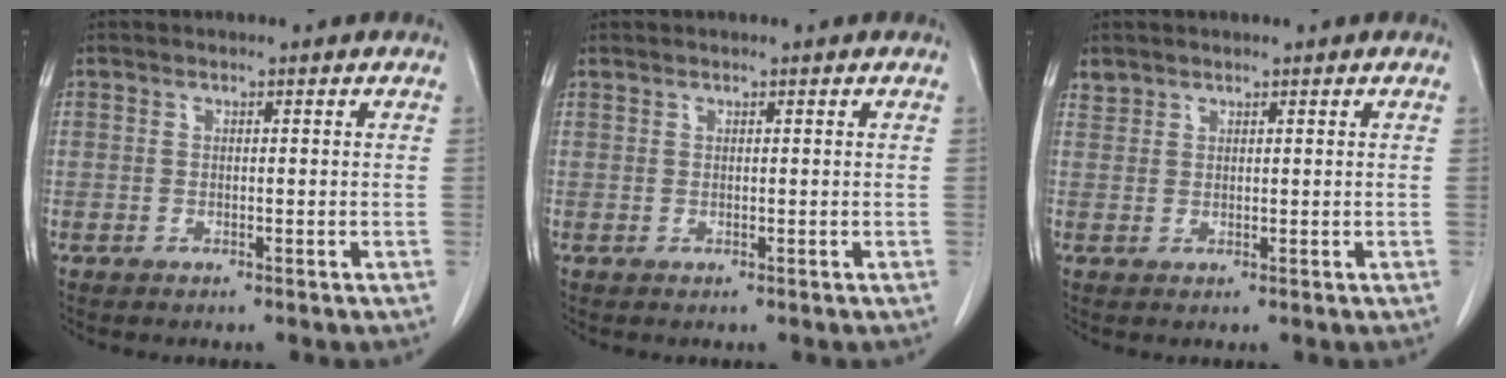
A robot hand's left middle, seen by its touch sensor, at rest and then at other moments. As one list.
[{"total": 0.0}, {"total": 1.3, "force": [1.1, 0.6, -0.1], "torque": [0.005, 0.006, 0.022]}]